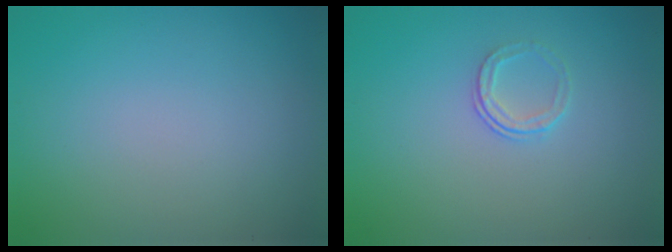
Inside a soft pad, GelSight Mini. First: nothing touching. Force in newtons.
{"total": 1.3, "press": 0.9, "slide": 0.9}